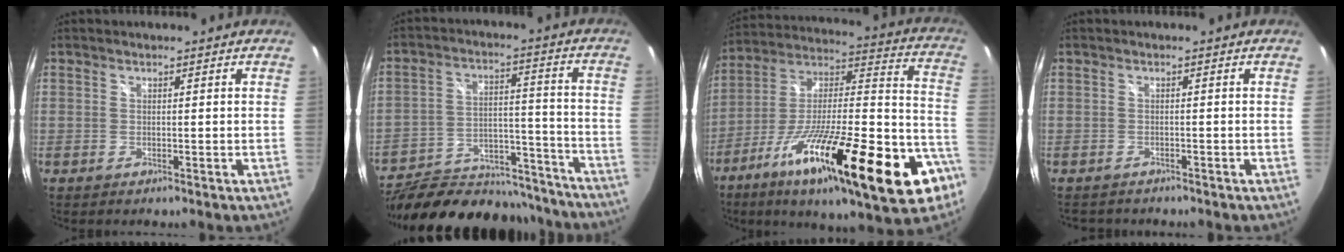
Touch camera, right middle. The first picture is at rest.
{"total": 28.2, "force": [-22.9, 11.4, 11.9], "torque": [-0.232, 0.022, -0.297]}
{"total": 34.2, "force": [-17.3, 8.1, 28.3], "torque": [-0.433, -0.028, -0.279]}
{"total": 5.3, "force": [-4.9, 1.6, 1.4], "torque": [-0.038, -0.007, -0.076]}